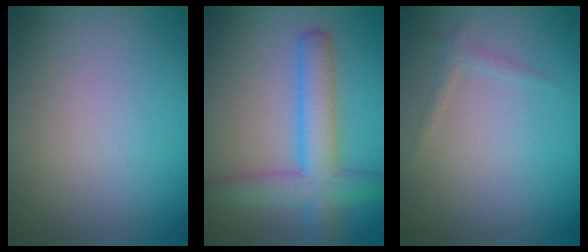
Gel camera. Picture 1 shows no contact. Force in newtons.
{"total": 4.9, "press": 4.9, "slide": 0.3}
{"total": 0.9, "press": 0.9, "slide": 0.0}